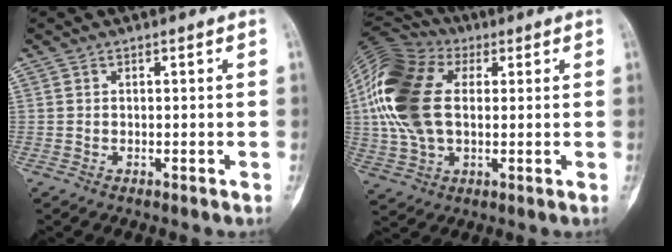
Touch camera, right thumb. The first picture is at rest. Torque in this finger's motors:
{"motor_torque": [0.82, 2.03, 0.95, 0.79, 0.26]}